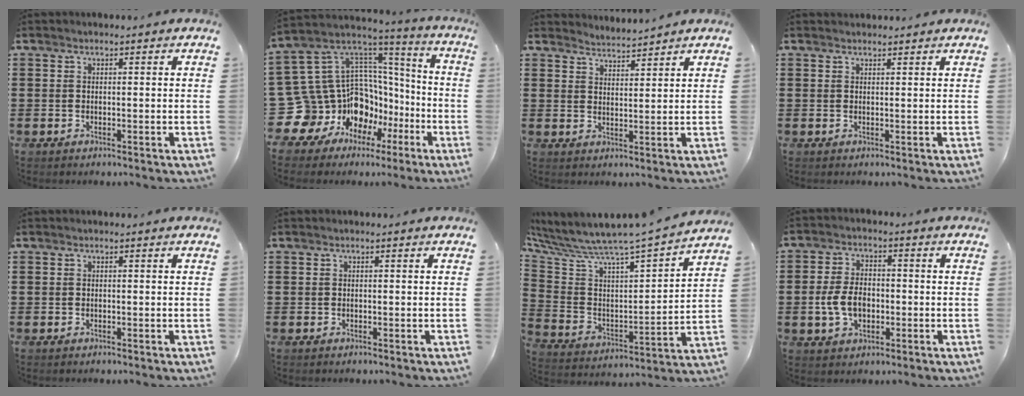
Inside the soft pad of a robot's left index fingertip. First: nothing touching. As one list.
[{"total": 14.5, "force": [-5.0, 12.9, 4.4], "torque": [-0.139, -0.037, -0.044]}, {"total": 2.8, "force": [2.8, -0.3, -0.4], "torque": [-0.002, -0.014, 0.052]}, {"total": 1.0, "force": [1.0, 0.3, 0.0], "torque": [-0.004, 0.000, 0.019]}, {"total": 0.0}, {"total": 0.0}, {"total": 5.3, "force": [5.0, -0.2, 1.7], "torque": [-0.064, -0.067, 0.072]}, {"total": 6.0, "force": [-1.2, 3.8, 4.5], "torque": [-0.104, 0.002, -0.027]}]